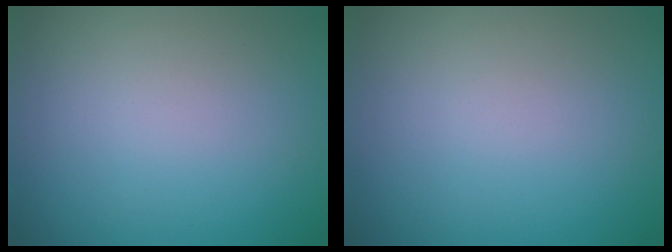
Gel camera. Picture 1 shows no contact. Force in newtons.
{"total": 0.0}